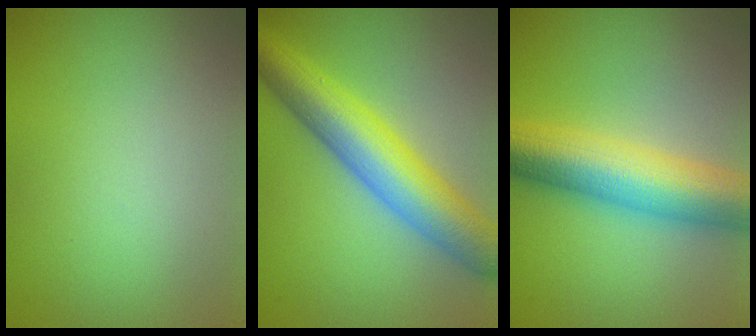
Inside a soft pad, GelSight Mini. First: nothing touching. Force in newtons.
{"total": 8.1, "press": 8.1, "slide": 0.2}
{"total": 9.5, "press": 9.5, "slide": 0.2}